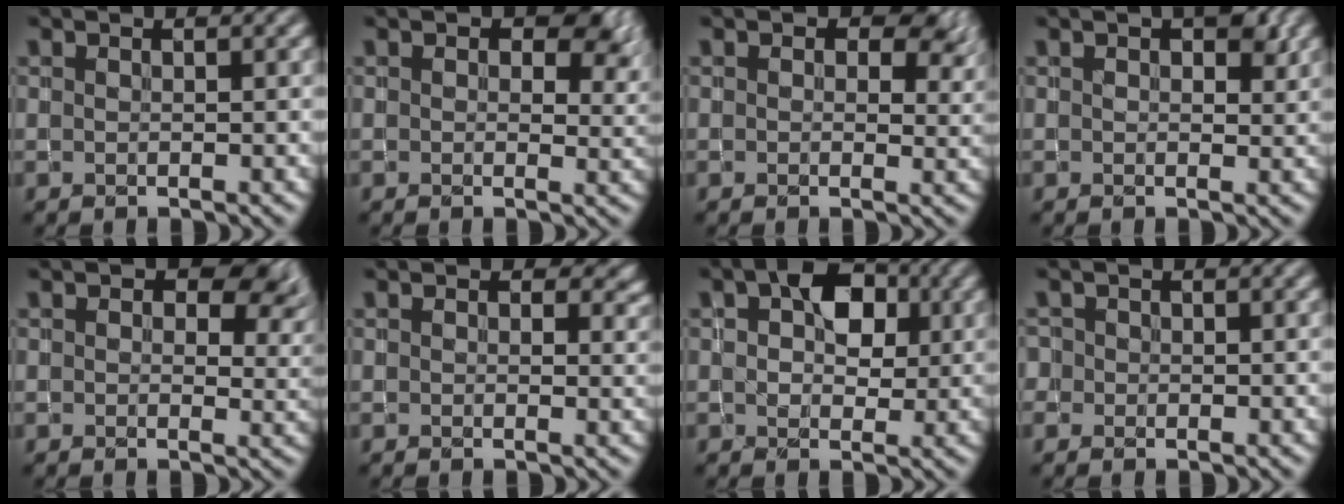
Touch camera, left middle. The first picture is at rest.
{"total": 5.1, "force": [1.8, 3.3, 3.3], "torque": [-0.042, -0.006, 0.025]}
{"total": 4.6, "force": [1.7, 3.2, 2.9], "torque": [-0.038, -0.007, 0.022]}
{"total": 2.6, "force": [1.1, 1.5, 1.8], "torque": [-0.022, 0.002, 0.021]}
{"total": 6.4, "force": [2.2, 4.1, 4.4], "torque": [-0.054, -0.004, 0.033]}
{"total": 2.5, "force": [1.1, 1.8, 1.3], "torque": [-0.017, -0.002, 0.014]}
{"total": 4.7, "force": [1.2, 3.3, 3.2], "torque": [-0.050, 0.009, 0.012]}
{"total": 0.9, "force": [-0.3, 0.8, -0.2], "torque": [0.010, 0.002, -0.010]}